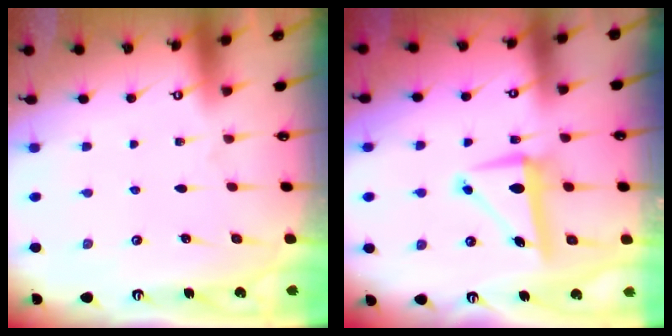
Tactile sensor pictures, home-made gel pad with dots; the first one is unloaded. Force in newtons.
{"total": 7.6, "press": 7.4, "slide": 1.5}